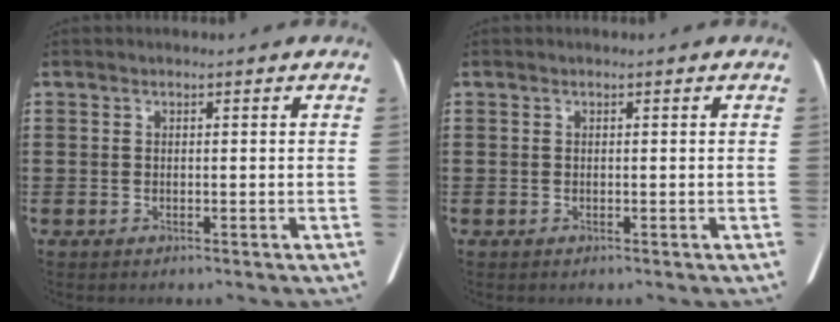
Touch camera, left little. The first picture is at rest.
{"total": 0.0}